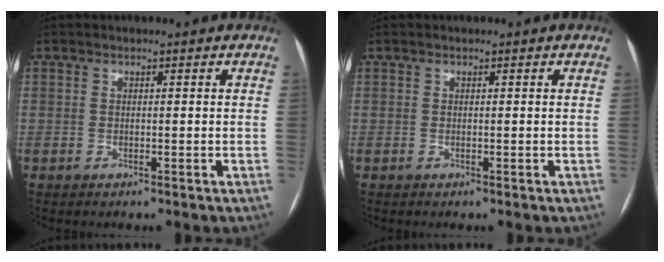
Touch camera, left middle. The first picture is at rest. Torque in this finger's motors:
{"motor_torque": [0.01, 0.18, 0.00, 0.00]}